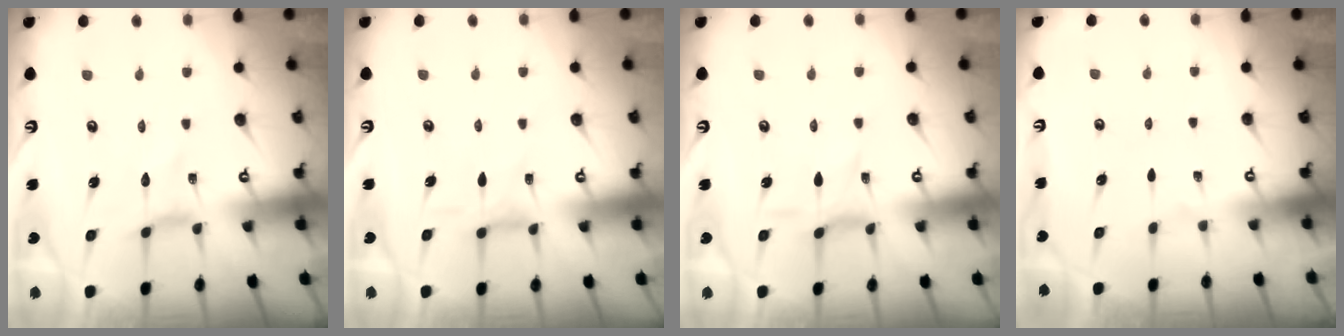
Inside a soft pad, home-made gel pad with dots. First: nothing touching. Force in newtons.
{"total": 2.6, "press": 2.6, "slide": 0.5}
{"total": 1.5, "press": 1.4, "slide": 0.1}
{"total": 0.0}